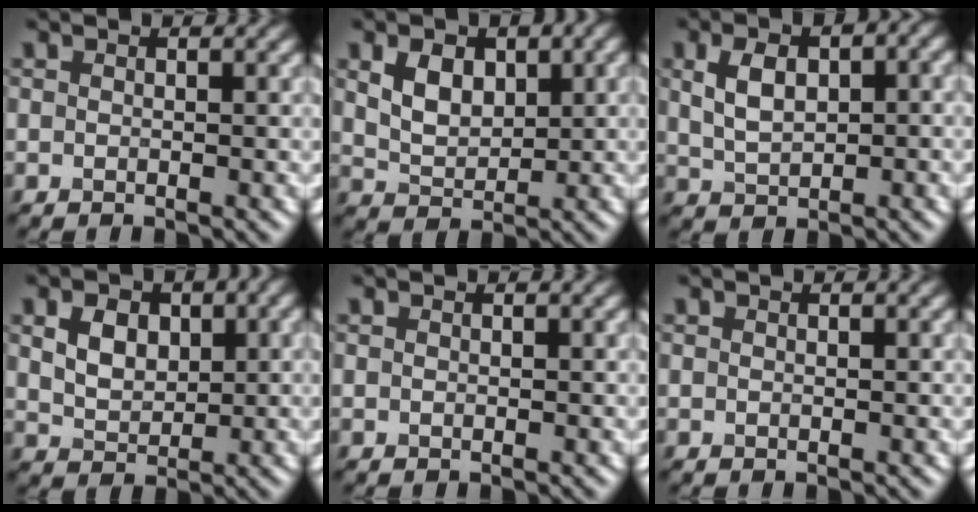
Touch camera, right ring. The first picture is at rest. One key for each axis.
{"total": 3.8, "fx": 1.4, "fy": 2.5, "fz": 2.6, "tx": -0.048, "ty": -0.001, "tz": 0.028}
{"total": 5.8, "fx": 1.4, "fy": 3.1, "fz": 4.7, "tx": -0.086, "ty": 0.009, "tz": 0.028}
{"total": 3.6, "fx": 1.1, "fy": 2.5, "fz": 2.3, "tx": -0.043, "ty": 0.000, "tz": 0.021}
{"total": 0.0}
{"total": 0.0}